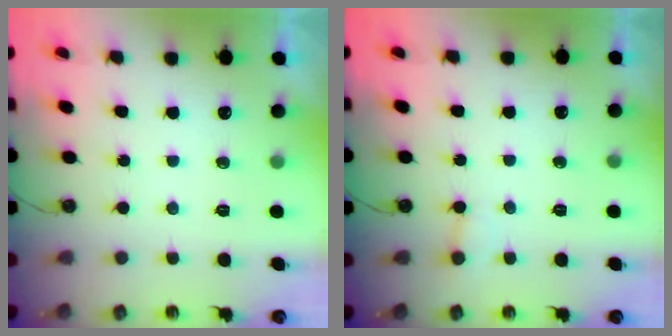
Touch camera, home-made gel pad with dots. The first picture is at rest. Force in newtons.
{"total": 3.6, "press": 3.6, "slide": 0.4}